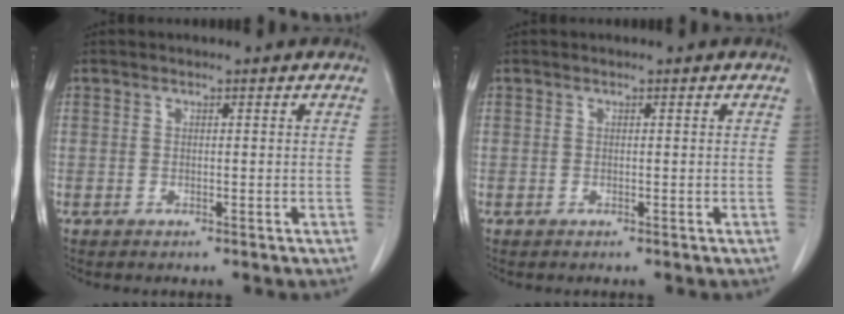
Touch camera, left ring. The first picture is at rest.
{"total": 0.0}